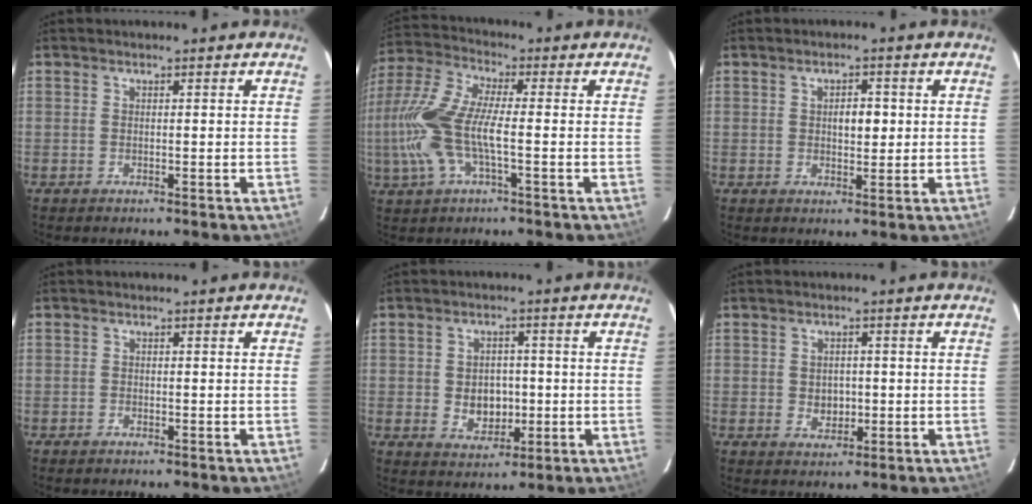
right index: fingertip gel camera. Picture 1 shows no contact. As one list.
[{"total": 14.8, "force": [-2.6, 4.5, 13.9], "torque": [-0.293, -0.001, -0.054]}, {"total": 3.3, "force": [0.5, 1.9, 2.7], "torque": [-0.041, 0.007, 0.008]}, {"total": 0.8, "force": [-0.7, 0.4, 0.1], "torque": [-0.004, 0.001, -0.013]}, {"total": 6.0, "force": [-0.7, 4.9, 3.4], "torque": [-0.065, 0.002, 0.002]}, {"total": 3.5, "force": [-0.4, 3.0, 1.7], "torque": [-0.027, 0.001, 0.000]}]